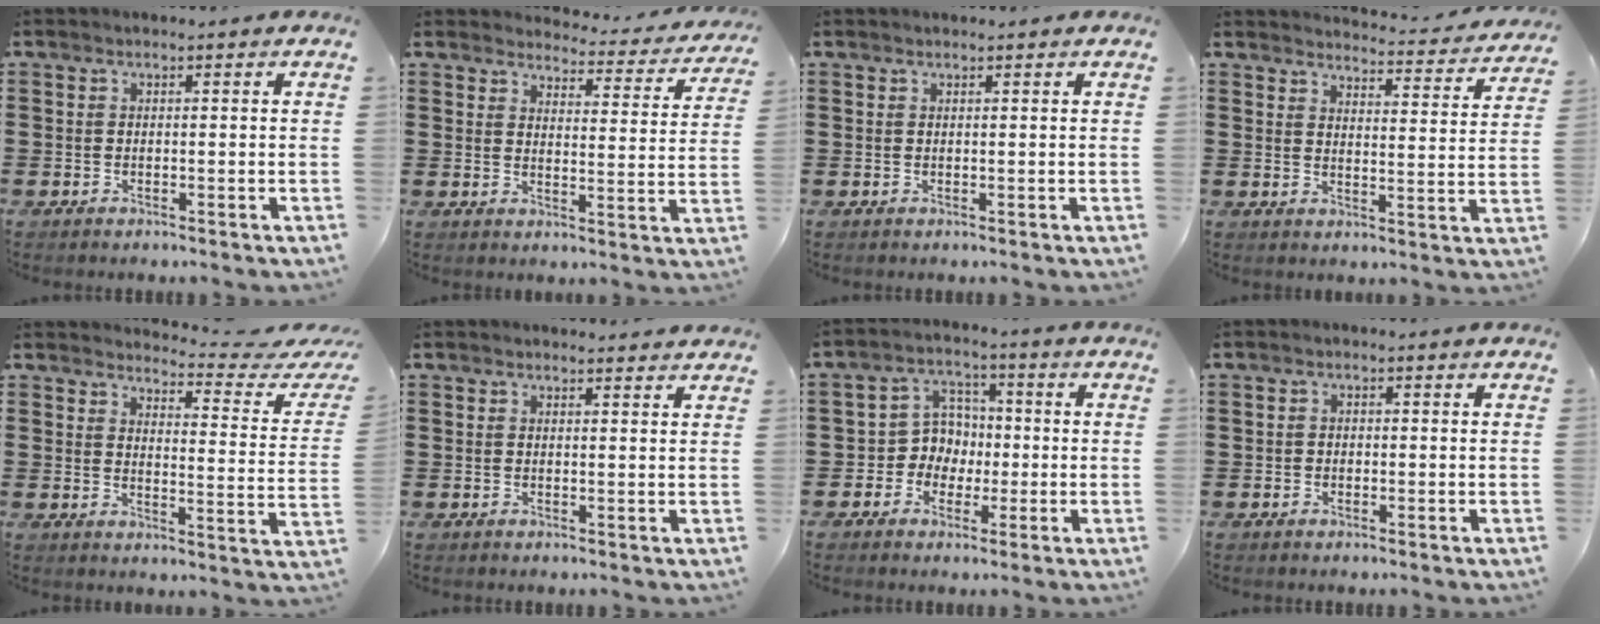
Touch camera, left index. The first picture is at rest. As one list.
[{"total": 3.7, "force": [3.7, 0.3, 0.7], "torque": [-0.027, -0.030, 0.058]}, {"total": 0.5, "force": [0.5, -0.1, 0.3], "torque": [-0.006, -0.001, 0.010]}, {"total": 3.8, "force": [3.7, 0.0, 0.5], "torque": [-0.013, -0.036, 0.059]}, {"total": 4.2, "force": [3.8, 0.2, 1.8], "torque": [-0.034, -0.038, 0.054]}, {"total": 1.5, "force": [1.5, 0.3, 0.0], "torque": [-0.004, 0.002, 0.029]}, {"total": 5.8, "force": [-0.8, 5.5, 1.6], "torque": [-0.052, 0.015, -0.018]}, {"total": 0.8, "force": [-0.3, 0.7, 0.2], "torque": [-0.006, 0.002, -0.007]}]